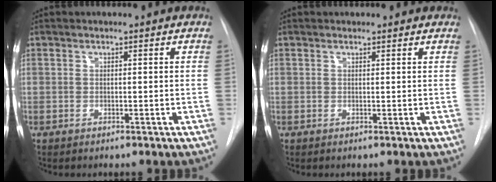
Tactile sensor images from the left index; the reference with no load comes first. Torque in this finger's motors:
{"motor_torque": [-0.21, -0.12, -0.44, -0.01]}